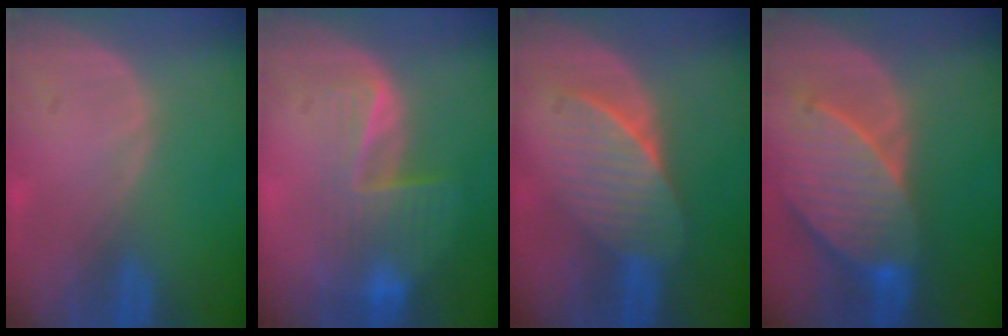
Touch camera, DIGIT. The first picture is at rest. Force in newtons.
{"total": 6.8, "press": 6.4, "slide": 2.2}
{"total": 7.6, "press": 6.8, "slide": 3.5}
{"total": 9.5, "press": 8.6, "slide": 3.8}